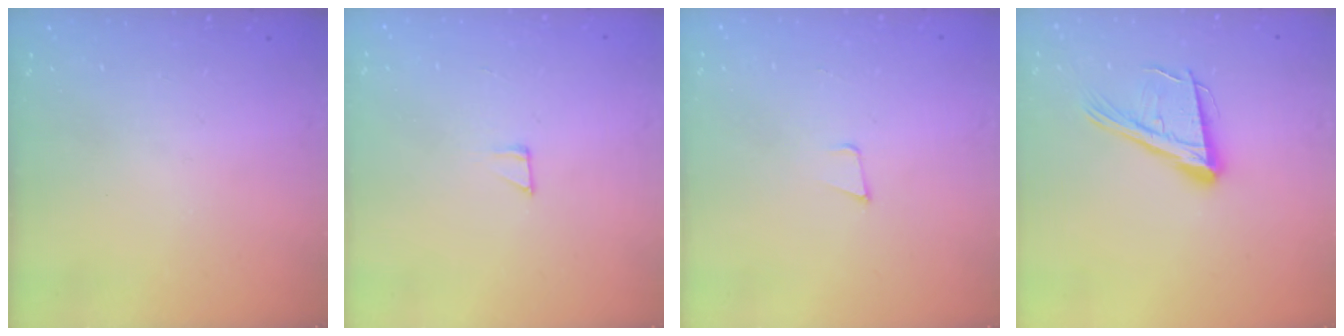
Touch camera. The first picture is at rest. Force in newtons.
{"total": 3.6, "press": 3.6, "slide": 0.3}
{"total": 3.6, "press": 2.4, "slide": 2.6}
{"total": 17.0, "press": 16.5, "slide": 3.9}